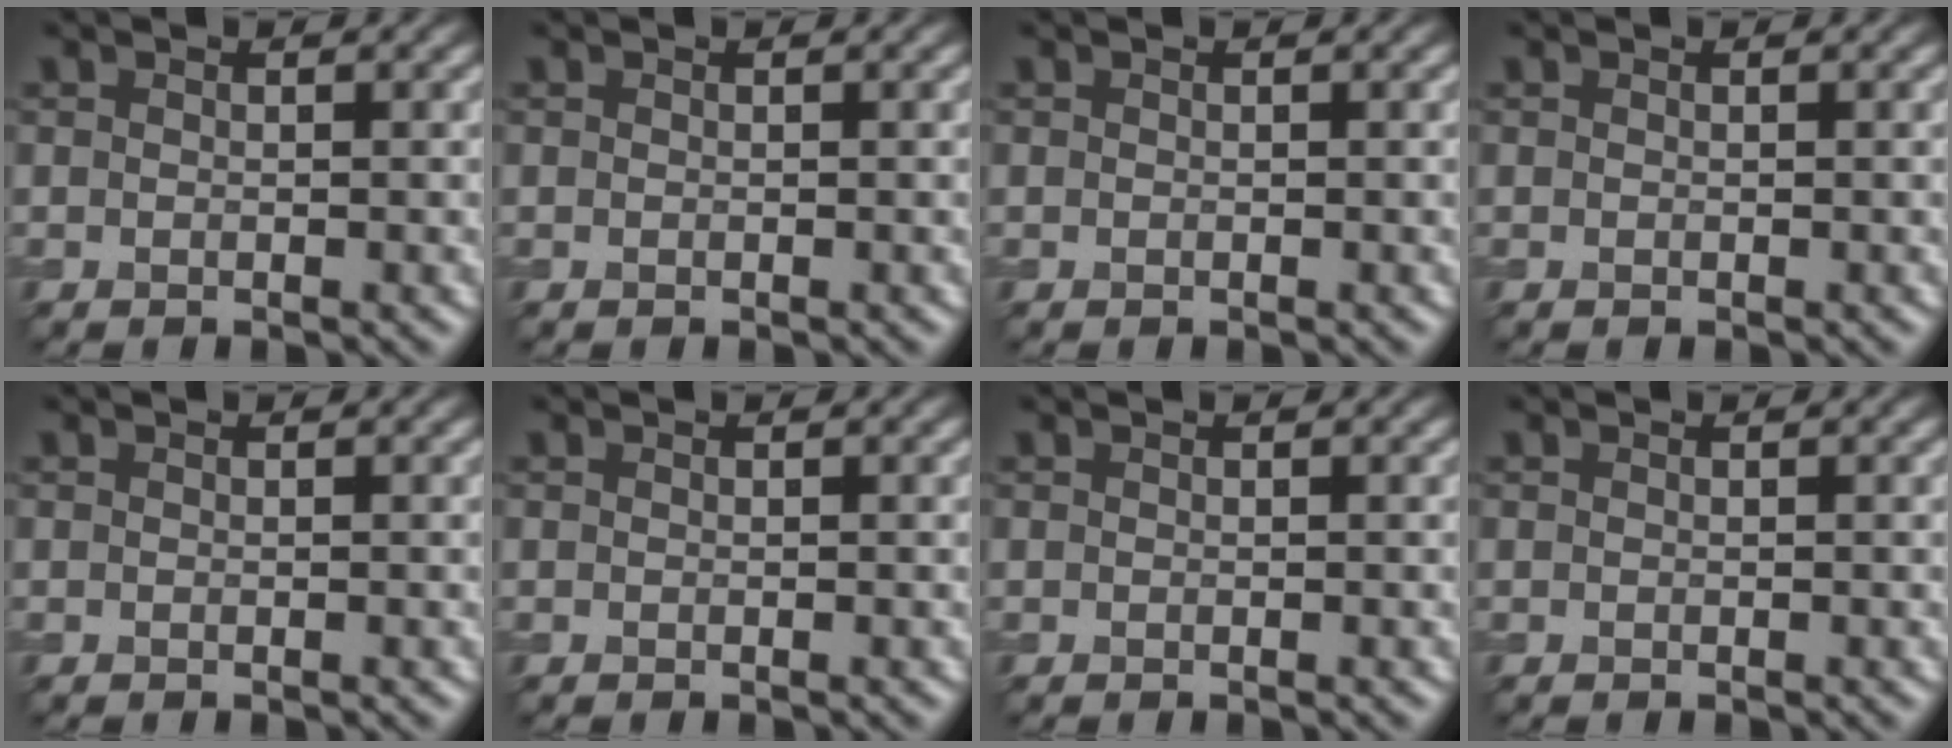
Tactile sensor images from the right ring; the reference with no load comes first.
{"total": 0.0}
{"total": 0.0}
{"total": 0.0}
{"total": 0.0}
{"total": 0.0}
{"total": 0.0}
{"total": 0.0}